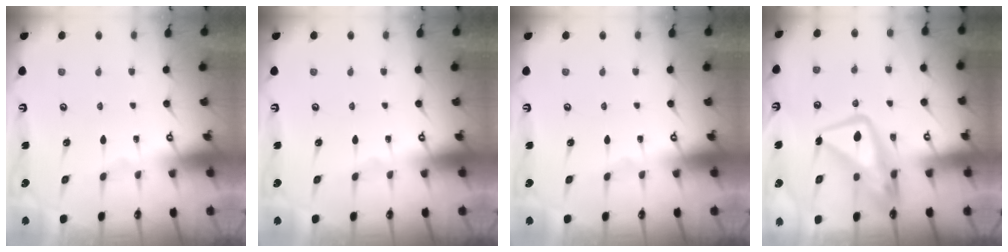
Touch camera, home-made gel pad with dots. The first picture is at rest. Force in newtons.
{"total": 0.0}
{"total": 0.0}
{"total": 13.2, "press": 13.1, "slide": 1.4}